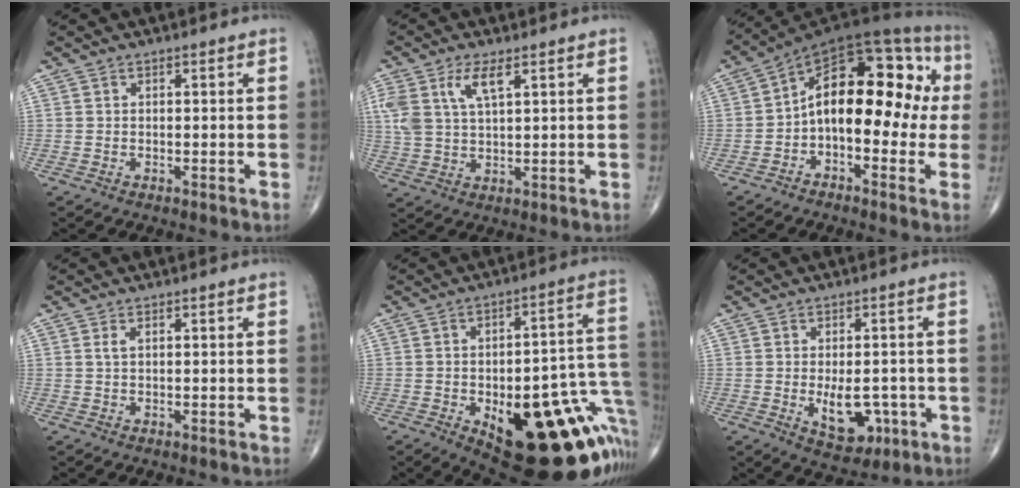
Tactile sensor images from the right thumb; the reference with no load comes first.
{"total": 7.8, "force": [3.5, 3.2, 6.2], "torque": [-0.139, -0.003, 0.074]}
{"total": 18.9, "force": [-0.4, 10.2, 15.9], "torque": [-0.199, 0.057, -0.018]}
{"total": 1.1, "force": [0.4, 0.4, 0.9], "torque": [-0.024, 0.005, 0.009]}
{"total": 29.8, "force": [-10.4, 11.8, 25.3], "torque": [-0.225, 0.050, -0.117]}
{"total": 8.0, "force": [-1.9, 4.5, 6.3], "torque": [-0.068, -0.002, -0.013]}